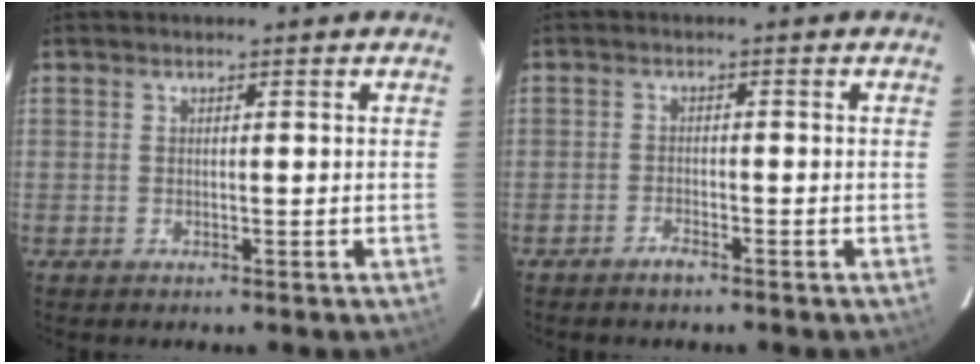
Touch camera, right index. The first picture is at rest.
{"total": 2.0, "force": [-1.8, 0.5, 0.8], "torque": [-0.021, 0.001, -0.036]}